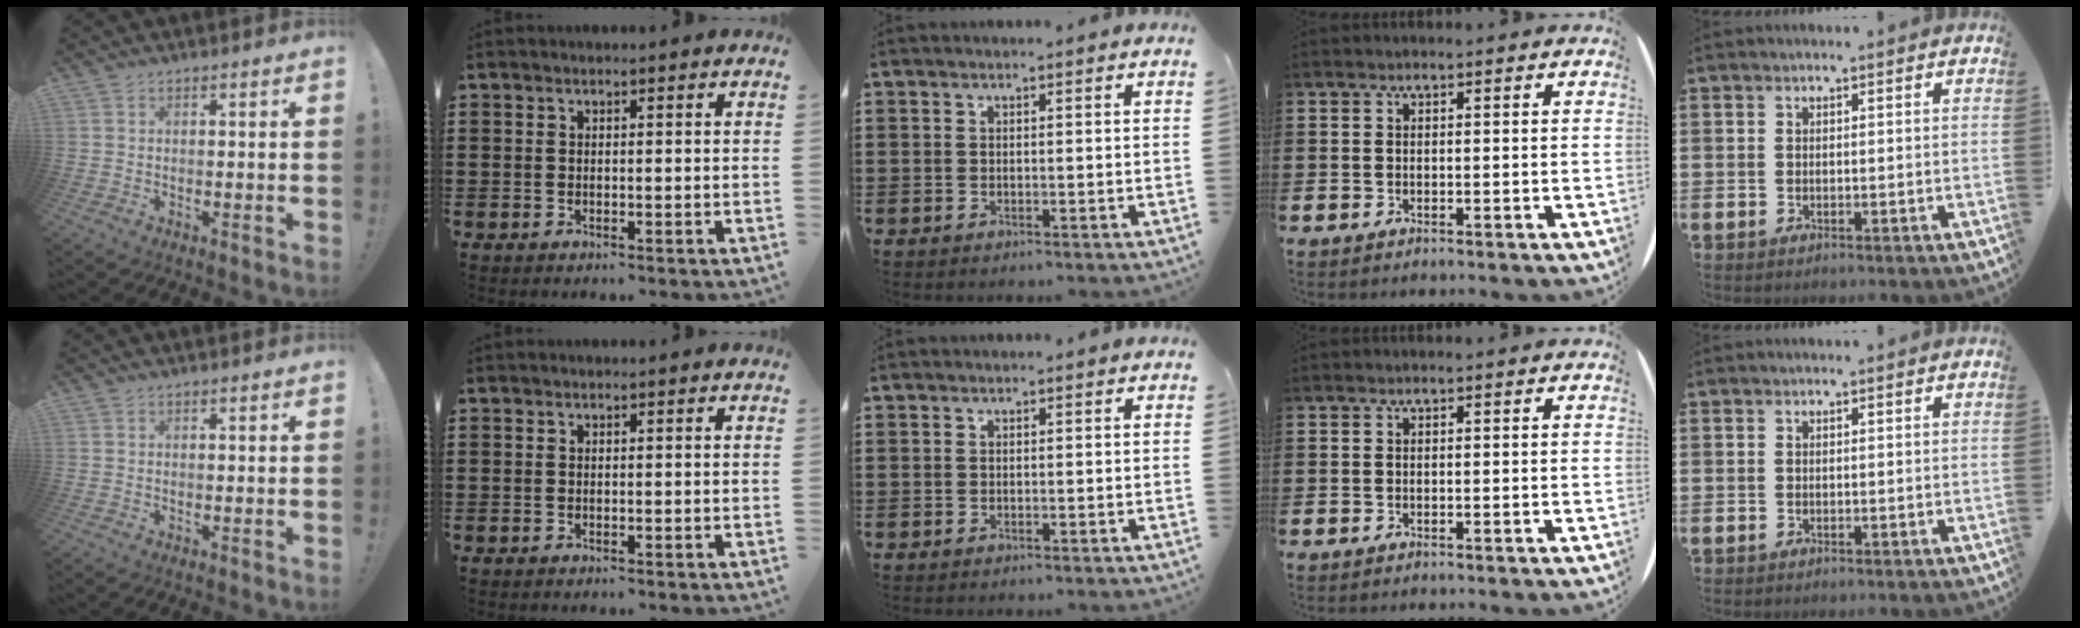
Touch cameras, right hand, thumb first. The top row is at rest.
{}